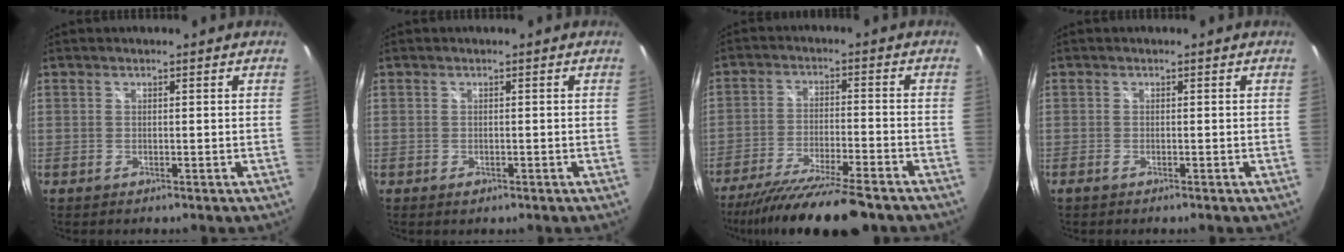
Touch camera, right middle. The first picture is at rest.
{"total": 0.9, "force": [-0.5, 0.6, 0.4], "torque": [-0.006, -0.002, -0.009]}
{"total": 16.9, "force": [-14.2, 1.7, 9.0], "torque": [-0.177, -0.038, -0.232]}
{"total": 1.1, "force": [-0.9, 0.2, 0.6], "torque": [-0.013, -0.003, -0.017]}